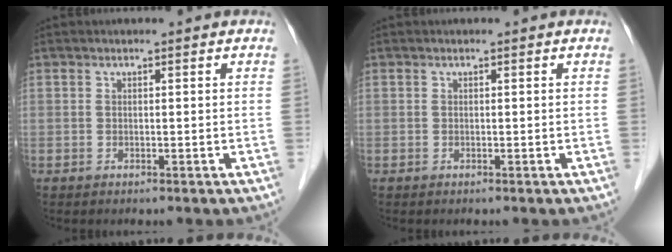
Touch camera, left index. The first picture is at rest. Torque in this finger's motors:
{"motor_torque": [-0.01, 0.01, 0.00, -0.01]}